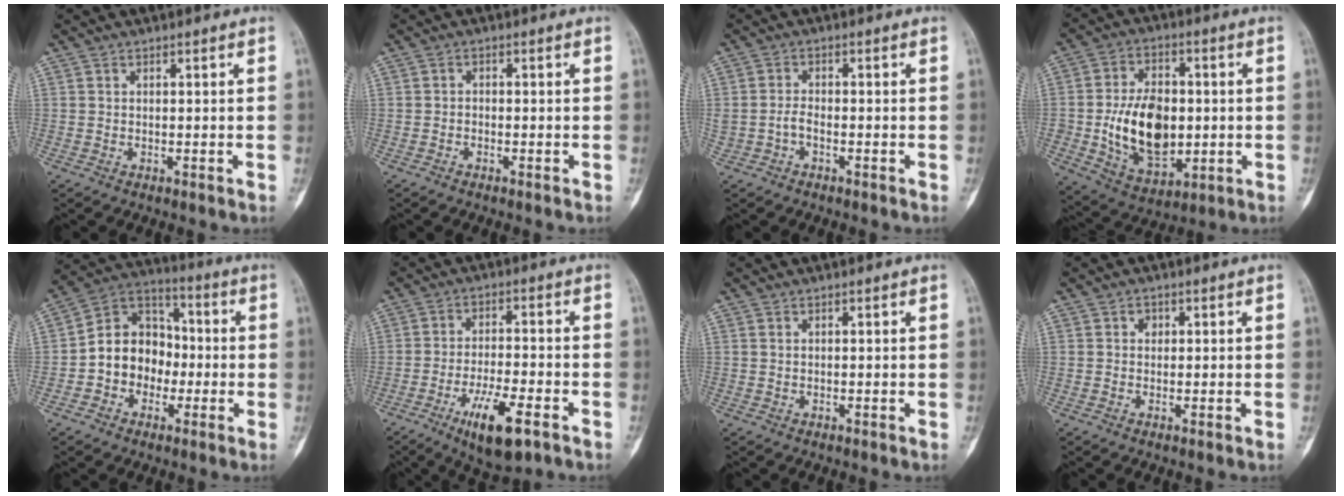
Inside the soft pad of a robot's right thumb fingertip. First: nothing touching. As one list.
[{"total": 0.8, "force": [-0.6, 0.5, 0.4], "torque": [-0.007, 0.007, -0.014]}, {"total": 2.4, "force": [-0.9, 1.5, 1.7], "torque": [-0.034, 0.013, -0.019]}, {"total": 15.9, "force": [-1.0, 10.4, 12.0], "torque": [-0.176, 0.001, -0.002]}, {"total": 12.2, "force": [-2.0, 10.0, 6.7], "torque": [-0.068, 0.043, -0.047]}, {"total": 10.8, "force": [-5.6, 3.3, 8.6], "torque": [-0.153, 0.015, -0.087]}, {"total": 0.0}, {"total": 1.3, "force": [0.3, 1.1, 0.6], "torque": [-0.003, 0.002, 0.002]}]